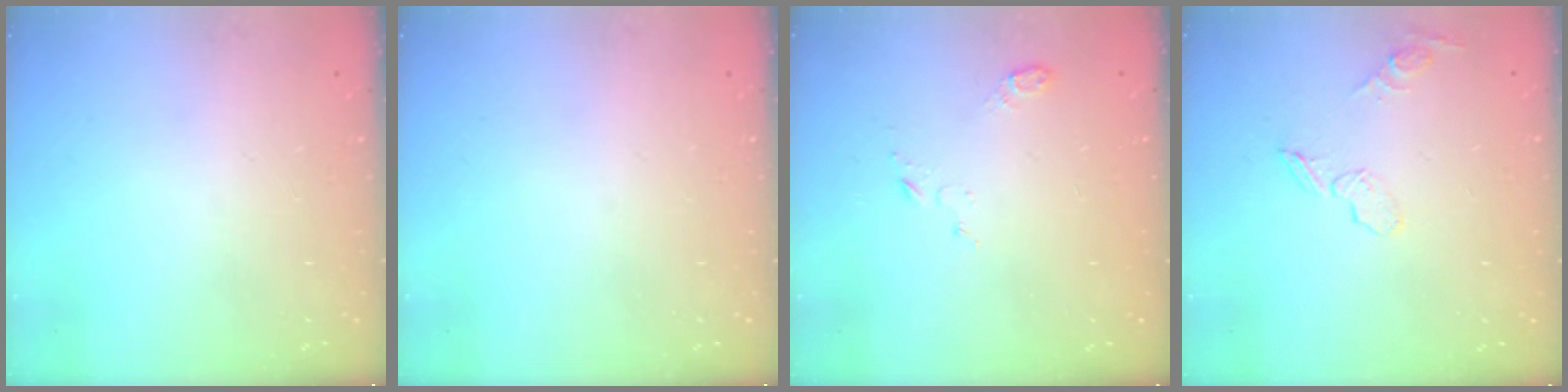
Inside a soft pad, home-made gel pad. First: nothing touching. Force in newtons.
{"total": 0.0}
{"total": 4.4, "press": 4.3, "slide": 0.7}
{"total": 6.9, "press": 6.9, "slide": 0.9}